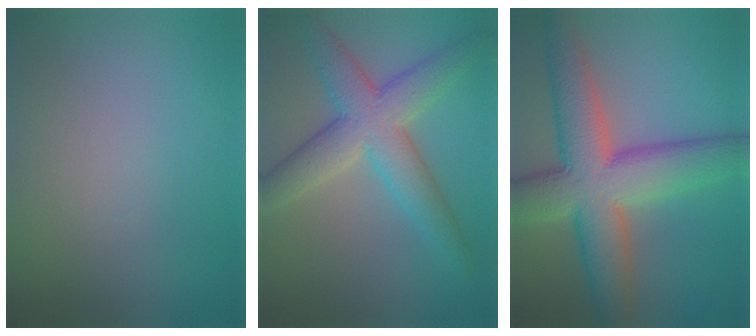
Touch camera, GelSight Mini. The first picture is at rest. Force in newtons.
{"total": 6.8, "press": 6.8, "slide": 0.3}
{"total": 10.8, "press": 10.8, "slide": 0.7}